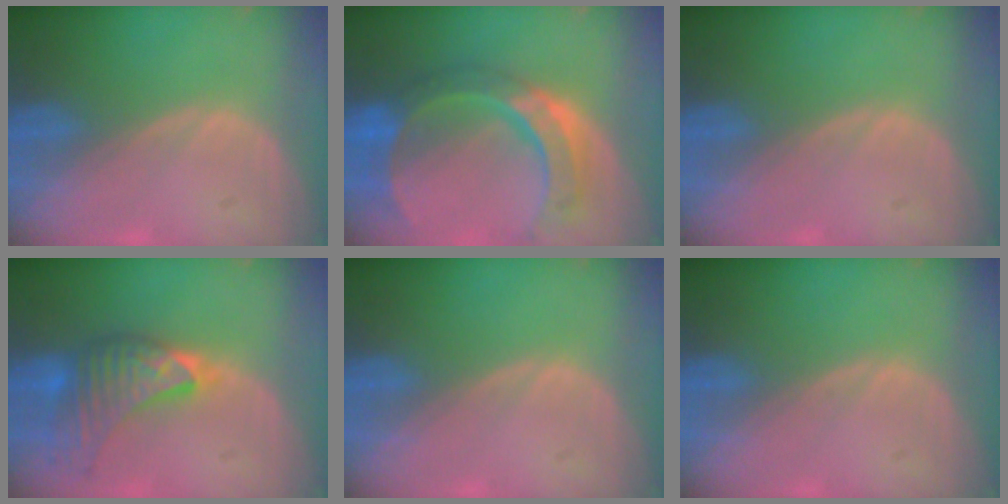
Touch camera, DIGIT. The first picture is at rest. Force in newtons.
{"total": 11.1, "press": 9.3, "slide": 6.0}
{"total": 0.0}
{"total": 8.0, "press": 7.9, "slide": 1.4}
{"total": 0.0}
{"total": 0.0}